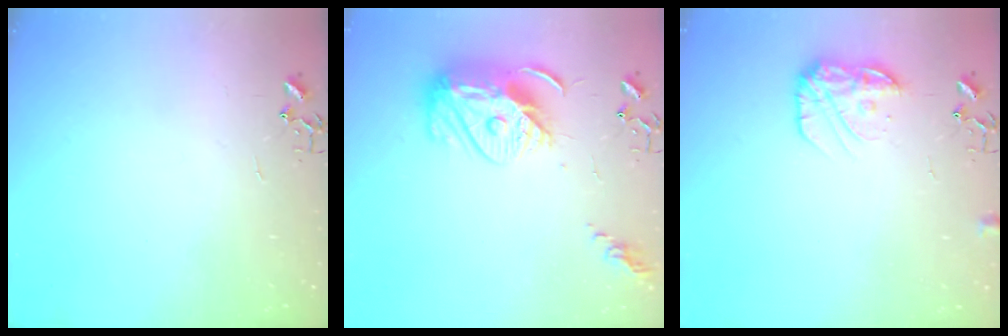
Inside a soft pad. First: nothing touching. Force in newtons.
{"total": 15.1, "press": 15.0, "slide": 1.1}
{"total": 11.9, "press": 11.9, "slide": 0.4}